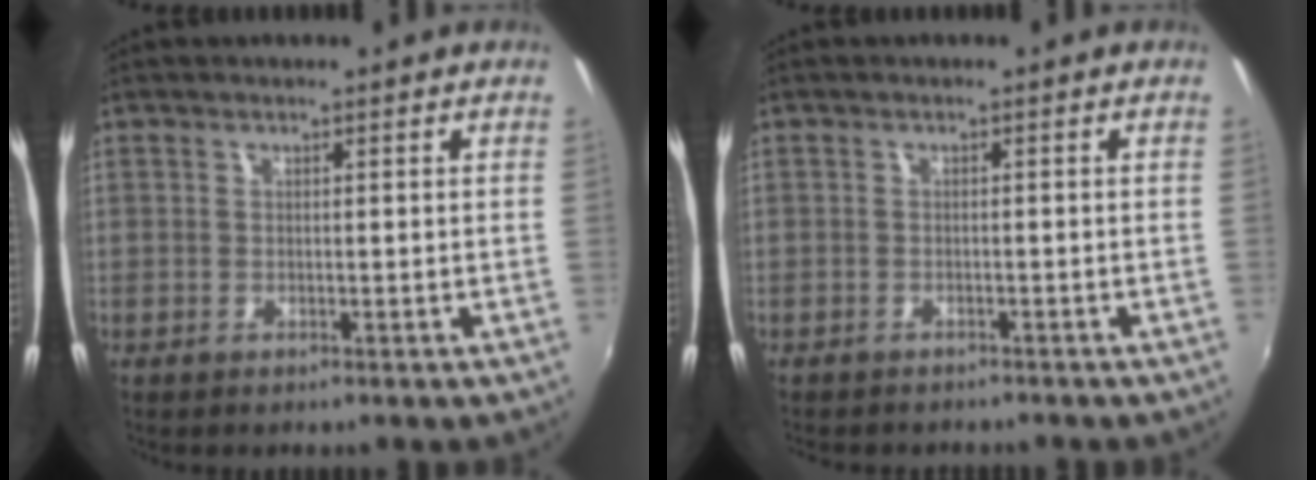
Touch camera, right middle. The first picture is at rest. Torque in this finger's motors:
{"motor_torque": [1.03, -1.11, 0.09, 0.06]}